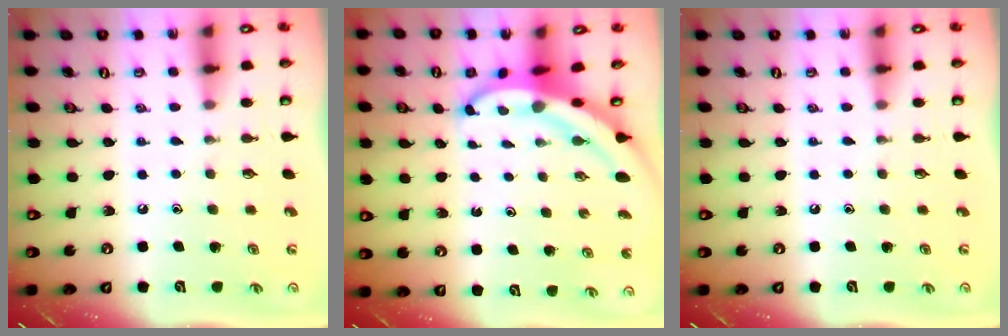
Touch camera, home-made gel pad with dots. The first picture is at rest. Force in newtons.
{"total": 5.4, "press": 5.4, "slide": 0.5}
{"total": 0.0}